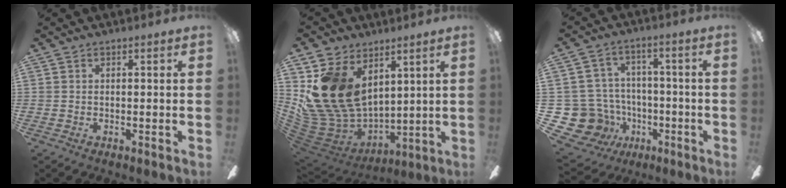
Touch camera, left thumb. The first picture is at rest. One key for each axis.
{"total": 18.6, "fx": 6.4, "fy": 13.6, "fz": 10.9, "tx": -0.266, "ty": -0.039, "tz": 0.125}
{"total": 15.0, "fx": -4.8, "fy": 13.2, "fz": 5.1, "tx": -0.137, "ty": 0.024, "tz": -0.069}